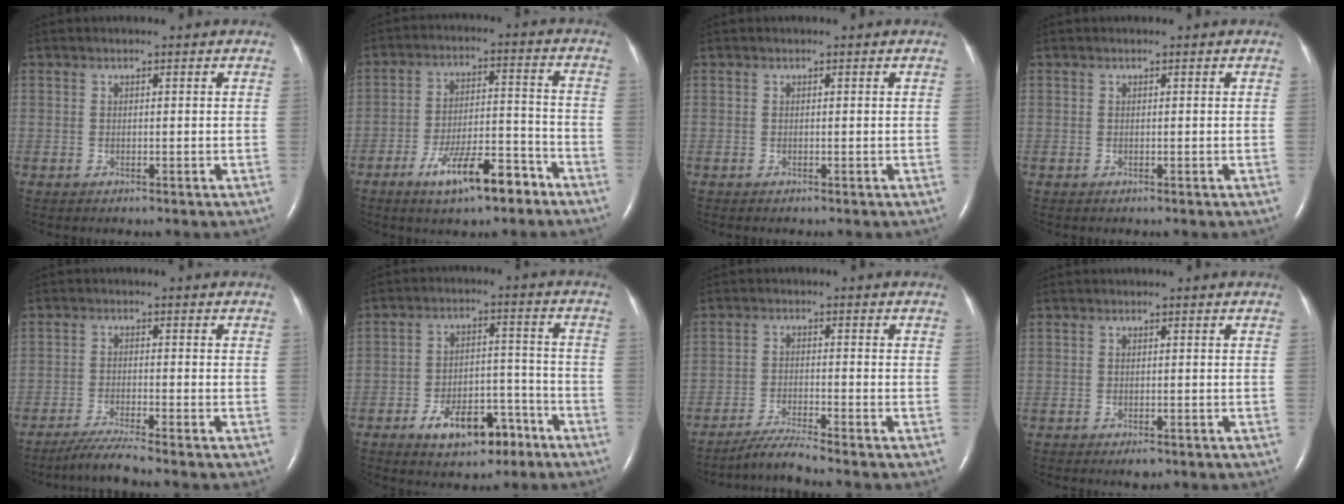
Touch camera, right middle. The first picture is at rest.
{"total": 10.5, "force": [-6.8, 2.6, 7.6], "torque": [-0.130, 0.006, -0.109]}
{"total": 0.0}
{"total": 0.0}
{"total": 4.5, "force": [-3.8, -1.4, 1.9], "torque": [-0.043, -0.021, -0.077]}
{"total": 9.6, "force": [-5.8, 4.8, 5.9], "torque": [-0.095, 0.019, -0.086]}
{"total": 4.3, "force": [-3.8, -1.5, 1.2], "torque": [-0.032, -0.024, -0.076]}
{"total": 1.3, "force": [-0.8, 0.5, 0.9], "torque": [-0.012, -0.002, -0.007]}